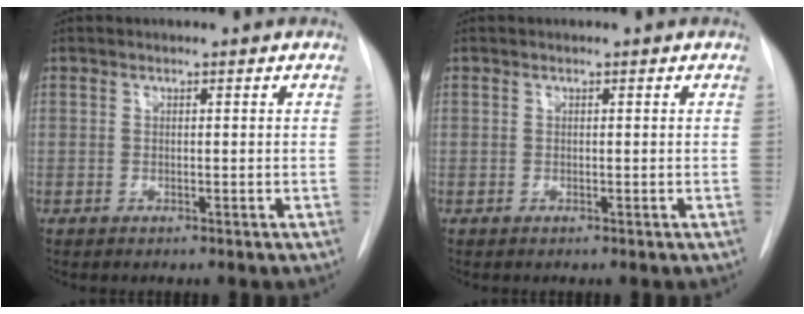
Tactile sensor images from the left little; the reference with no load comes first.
{"total": 0.0}